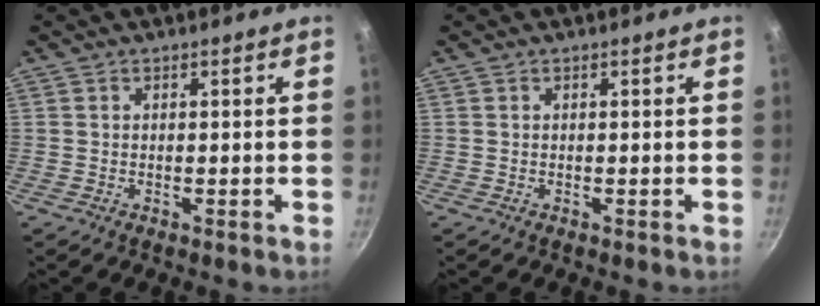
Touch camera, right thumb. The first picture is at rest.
{"total": 0.0}